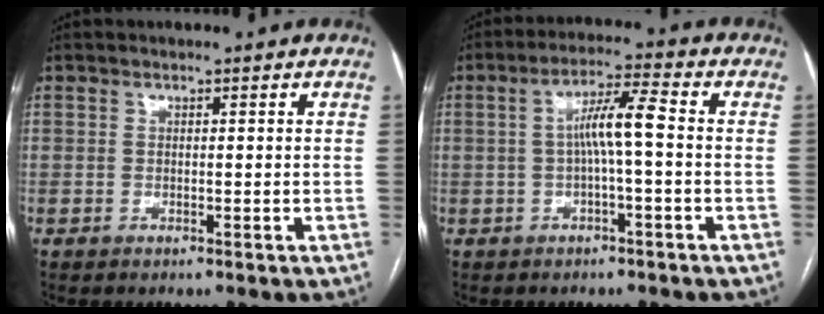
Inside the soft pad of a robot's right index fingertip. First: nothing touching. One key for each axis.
{"total": 6.1, "fx": -0.1, "fy": 0.2, "fz": 6.1, "tx": -0.112, "ty": 0.018, "tz": -0.002}